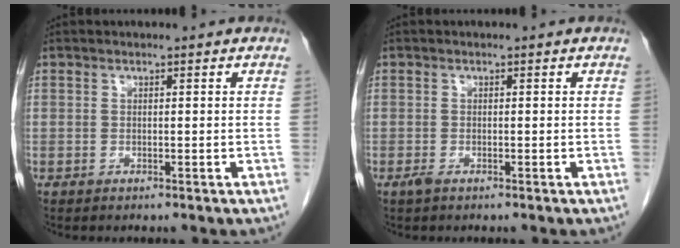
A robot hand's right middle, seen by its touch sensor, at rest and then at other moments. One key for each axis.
{"total": 0.8, "fx": -0.6, "fy": 0.2, "fz": 0.5, "tx": -0.016, "ty": -0.003, "tz": -0.009}